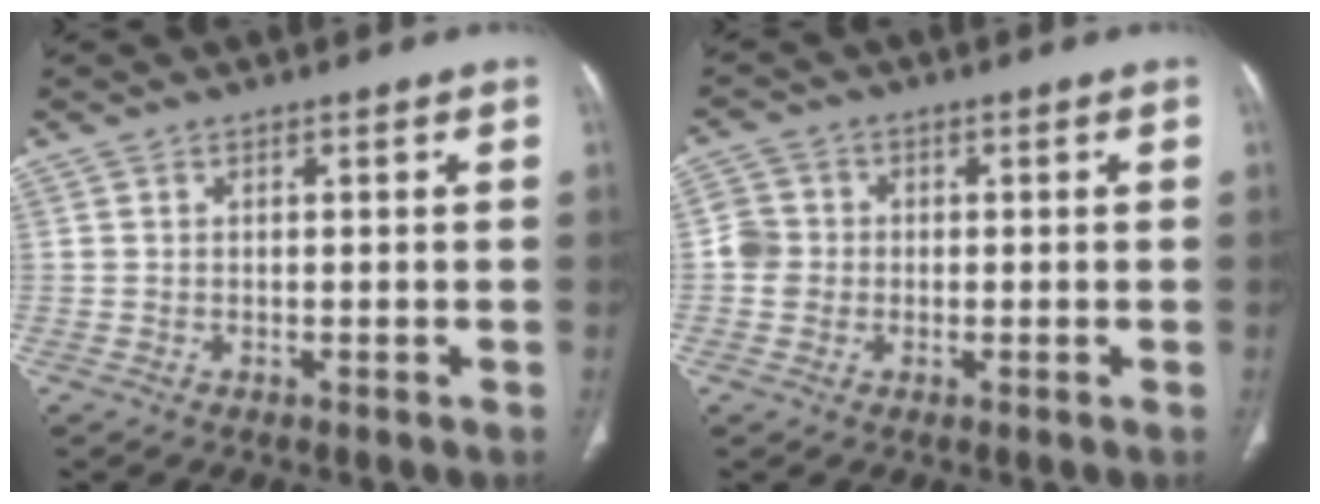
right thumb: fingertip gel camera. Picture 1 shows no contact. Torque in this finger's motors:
{"motor_torque": [0.31, 0.23, -0.11, 0.58, -0.01]}